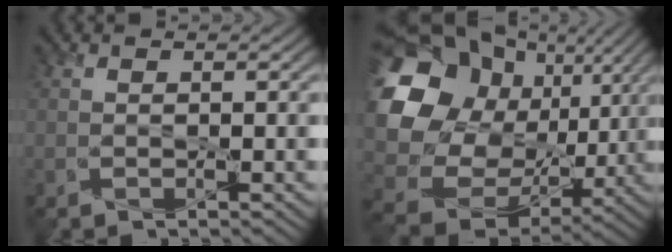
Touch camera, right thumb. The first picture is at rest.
{"total": 19.2, "force": [5.2, 16.2, 8.9], "torque": [-0.261, 0.004, 0.119]}